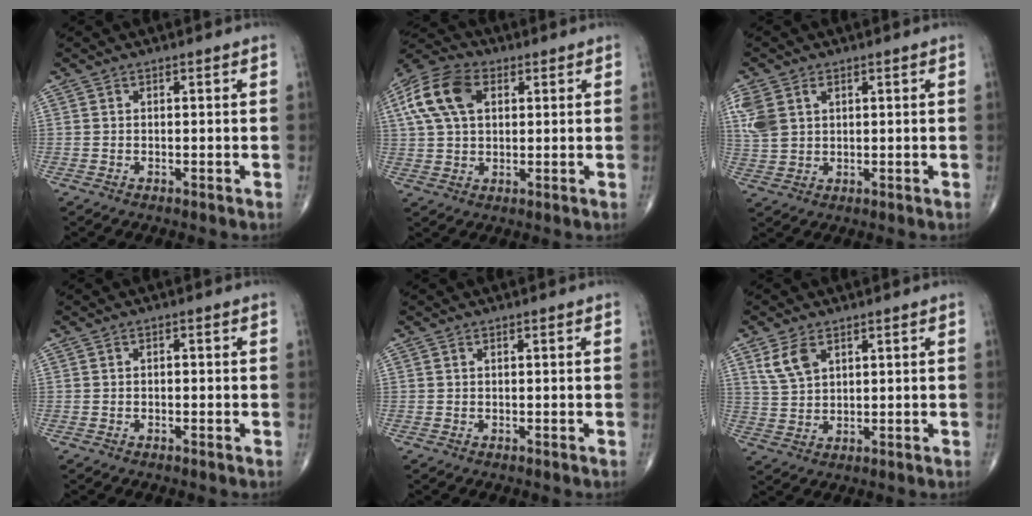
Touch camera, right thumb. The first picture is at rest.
{"total": 12.4, "force": [3.8, 7.7, 8.9], "torque": [-0.177, 0.017, 0.065]}
{"total": 7.0, "force": [2.4, 4.7, 4.5], "torque": [-0.107, 0.005, 0.057]}
{"total": 0.6, "force": [-0.1, 0.4, 0.5], "torque": [-0.003, 0.002, -0.004]}
{"total": 0.0}
{"total": 5.4, "force": [2.8, 3.1, 3.4], "torque": [-0.064, -0.008, 0.064]}